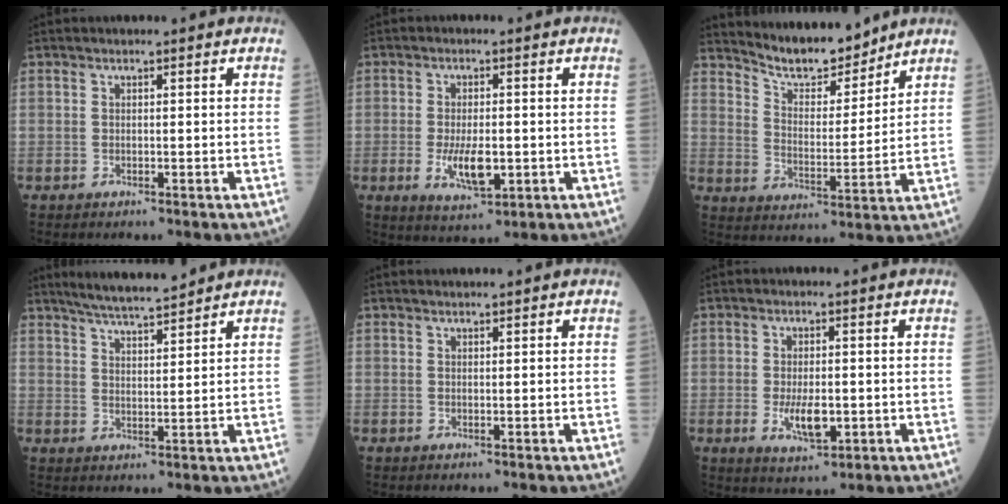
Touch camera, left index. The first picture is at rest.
{"total": 6.1, "force": [-1.3, 2.3, 5.5], "torque": [-0.110, -0.010, -0.016]}
{"total": 9.5, "force": [9.0, 1.6, 2.4], "torque": [-0.049, 0.000, 0.162]}
{"total": 7.6, "force": [6.9, 0.3, 3.1], "torque": [-0.057, 0.011, 0.119]}
{"total": 1.0, "force": [0.9, 0.1, 0.3], "torque": [-0.006, 0.010, 0.016]}
{"total": 5.1, "force": [-1.0, 2.0, 4.6], "torque": [-0.091, -0.009, -0.011]}